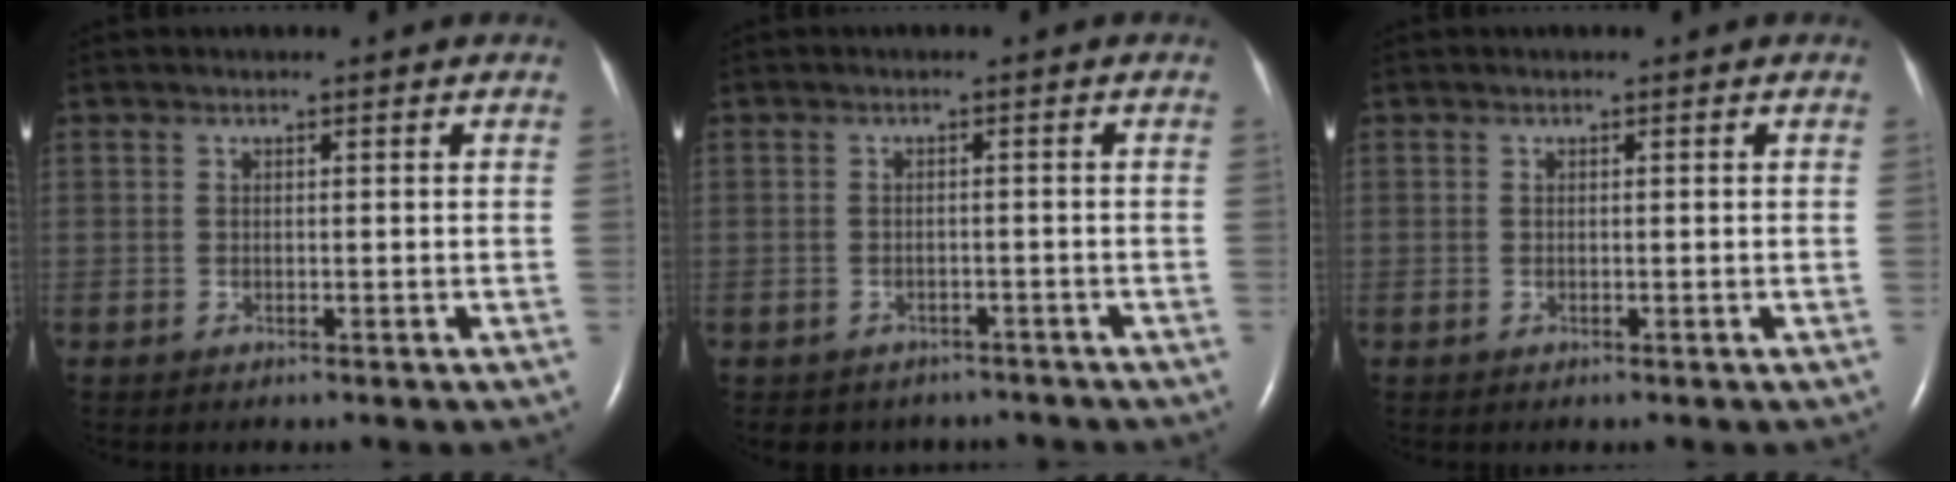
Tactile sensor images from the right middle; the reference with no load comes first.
{"total": 5.3, "force": [-4.6, 2.7, 0.2], "torque": [0.000, 0.009, -0.051]}
{"total": 0.0}